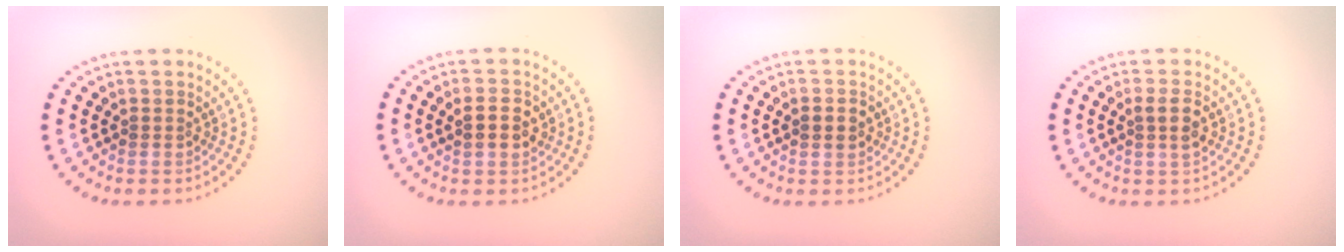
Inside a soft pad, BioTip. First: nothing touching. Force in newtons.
{"total": 2.5, "press": 2.5, "slide": 0.2}
{"total": 1.2, "press": 1.2, "slide": 0.1}
{"total": 1.8, "press": 1.6, "slide": 0.6}